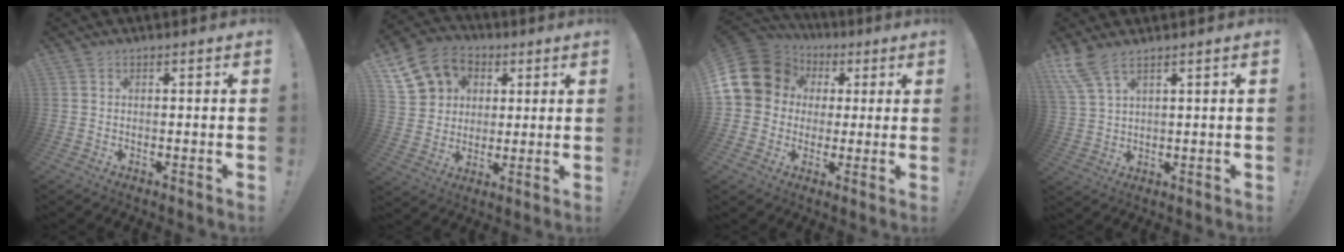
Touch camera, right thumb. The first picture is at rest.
{"total": 14.5, "force": [6.0, 12.0, 5.5], "torque": [-0.084, -0.021, 0.126]}
{"total": 15.4, "force": [4.0, 13.1, 7.0], "torque": [-0.130, -0.008, 0.090]}
{"total": 6.9, "force": [5.2, 1.5, 4.3], "torque": [-0.096, -0.021, 0.103]}